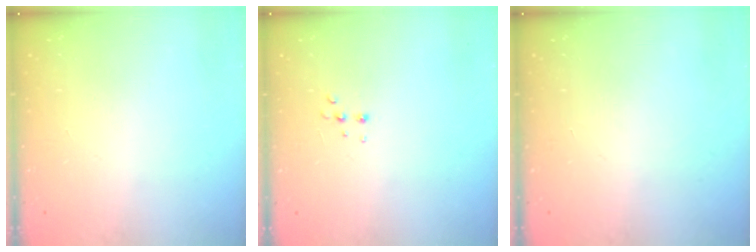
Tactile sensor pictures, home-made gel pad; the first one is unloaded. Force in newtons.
{"total": 3.4, "press": 3.3, "slide": 0.8}
{"total": 0.0}